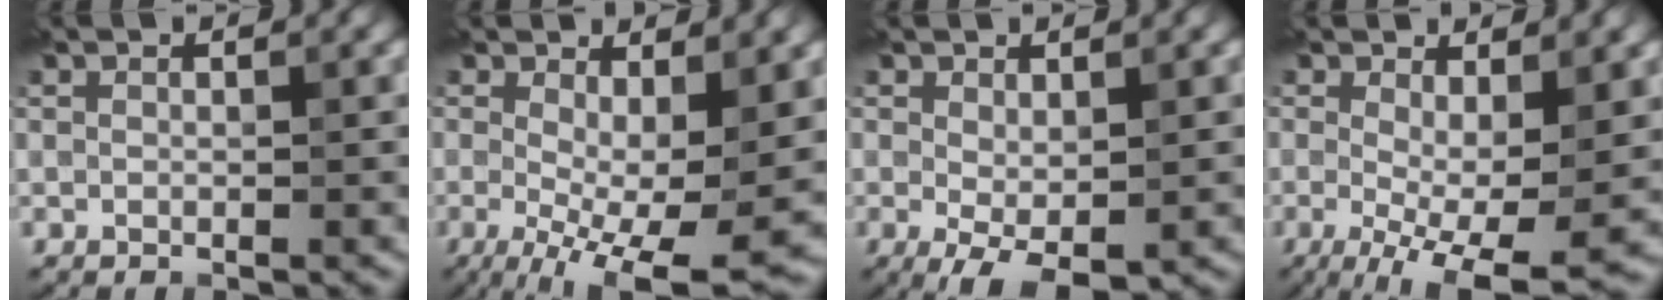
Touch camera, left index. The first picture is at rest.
{"total": 10.5, "force": [-1.6, 3.6, 9.7], "torque": [-0.154, -0.013, -0.017]}
{"total": 3.2, "force": [-0.5, 1.3, 2.9], "torque": [-0.054, -0.011, -0.002]}
{"total": 8.4, "force": [-1.4, 2.8, 7.8], "torque": [-0.126, -0.014, -0.016]}